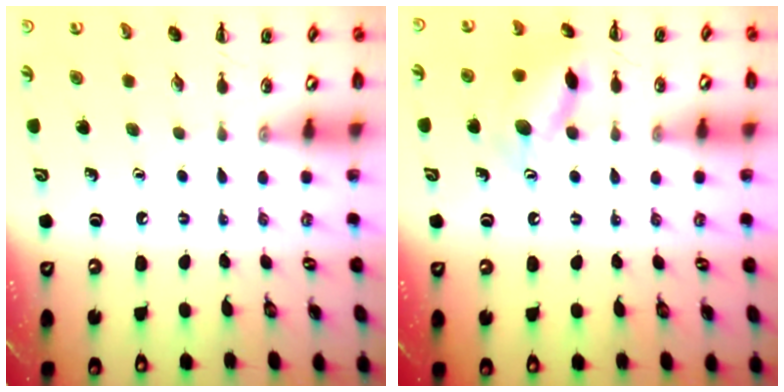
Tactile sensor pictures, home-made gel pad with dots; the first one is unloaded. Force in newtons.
{"total": 13.2, "press": 13.2, "slide": 1.1}